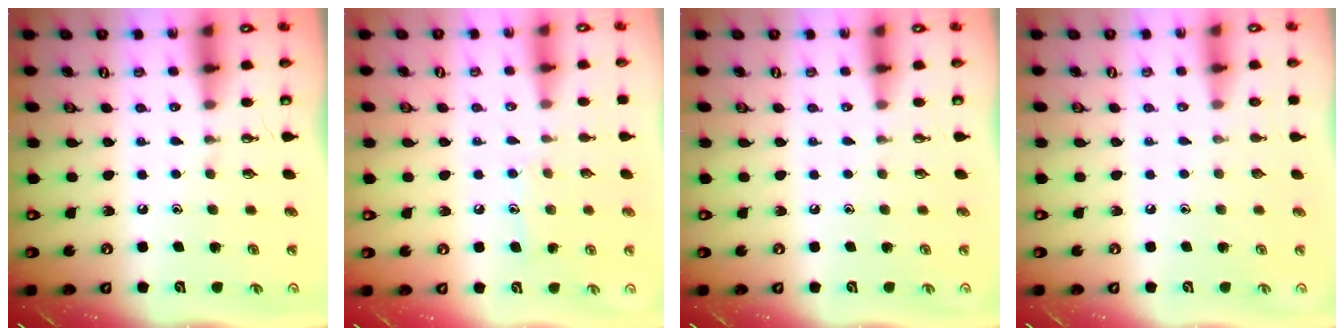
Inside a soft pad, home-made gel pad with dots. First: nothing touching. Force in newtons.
{"total": 6.6, "press": 6.6, "slide": 0.1}
{"total": 0.0}
{"total": 0.0}